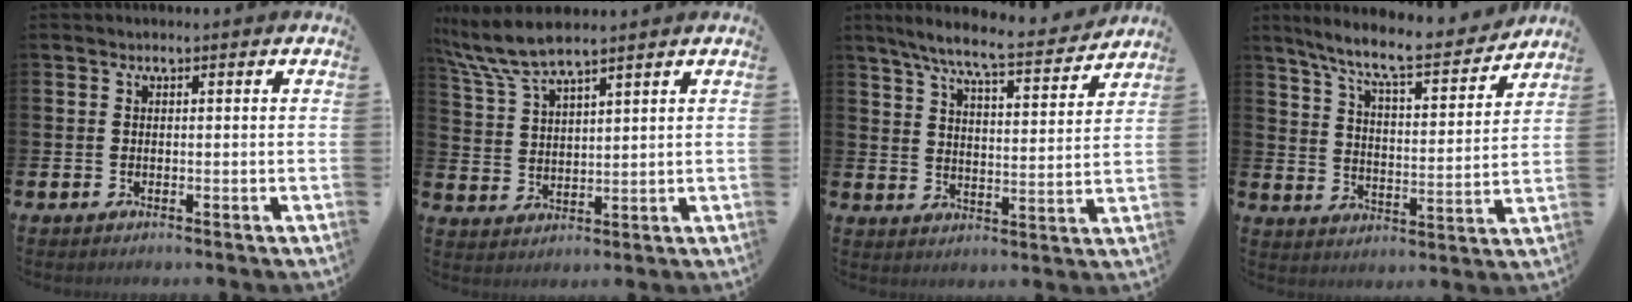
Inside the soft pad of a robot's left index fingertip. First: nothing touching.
{"total": 7.2, "force": [6.5, 1.0, 3.0], "torque": [-0.085, -0.018, 0.118]}
{"total": 8.0, "force": [7.2, 0.4, 3.6], "torque": [-0.088, -0.048, 0.121]}
{"total": 9.2, "force": [8.2, 1.1, 4.0], "torque": [-0.104, -0.054, 0.138]}